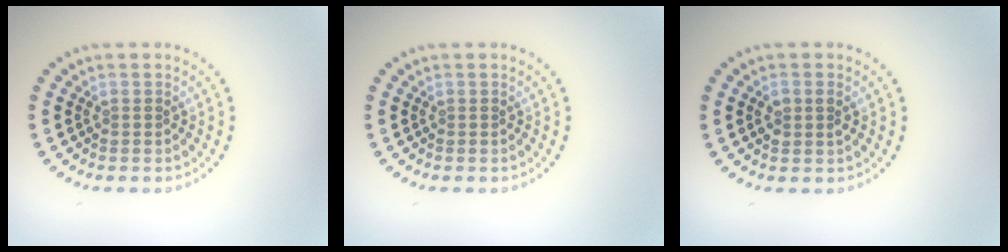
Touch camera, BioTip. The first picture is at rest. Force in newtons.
{"total": 0.0}
{"total": 1.4, "press": 1.3, "slide": 0.3}